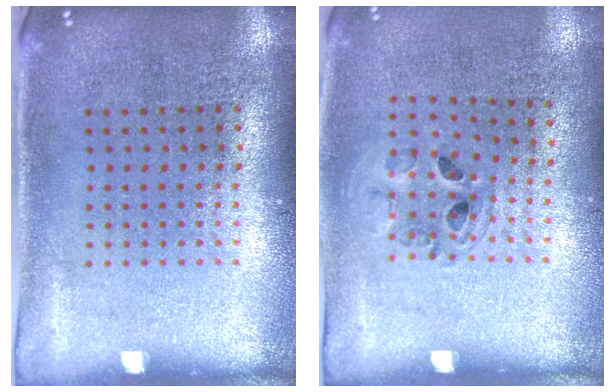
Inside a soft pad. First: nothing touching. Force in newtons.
{"total": 0.9, "press": 0.9, "slide": 0.2}